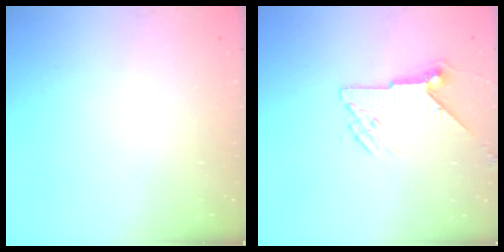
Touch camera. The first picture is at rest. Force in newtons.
{"total": 7.7, "press": 7.7, "slide": 0.3}